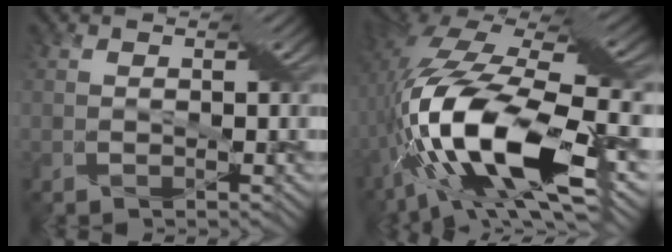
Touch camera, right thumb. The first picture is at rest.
{"total": 18.7, "force": [-4.4, 6.8, 16.8], "torque": [-0.361, -0.006, -0.082]}